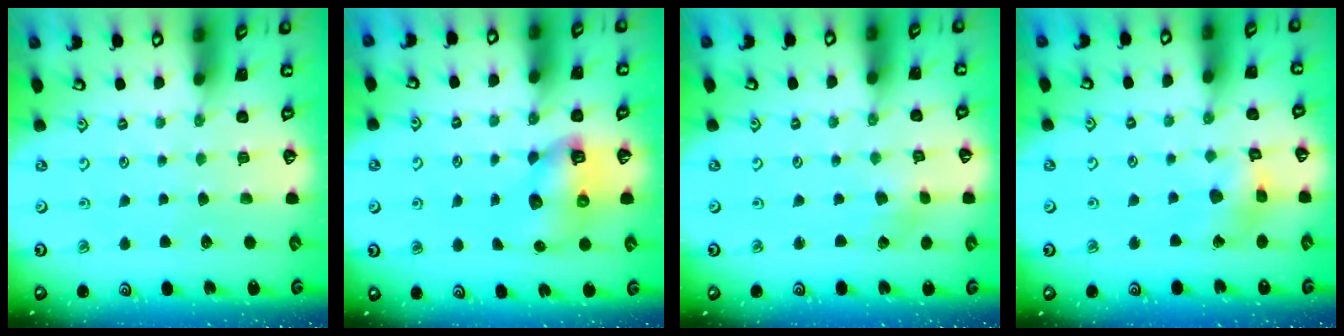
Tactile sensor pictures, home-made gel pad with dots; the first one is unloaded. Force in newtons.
{"total": 8.9, "press": 8.8, "slide": 1.1}
{"total": 0.8, "press": 0.8, "slide": 0.2}
{"total": 8.3, "press": 8.2, "slide": 0.8}